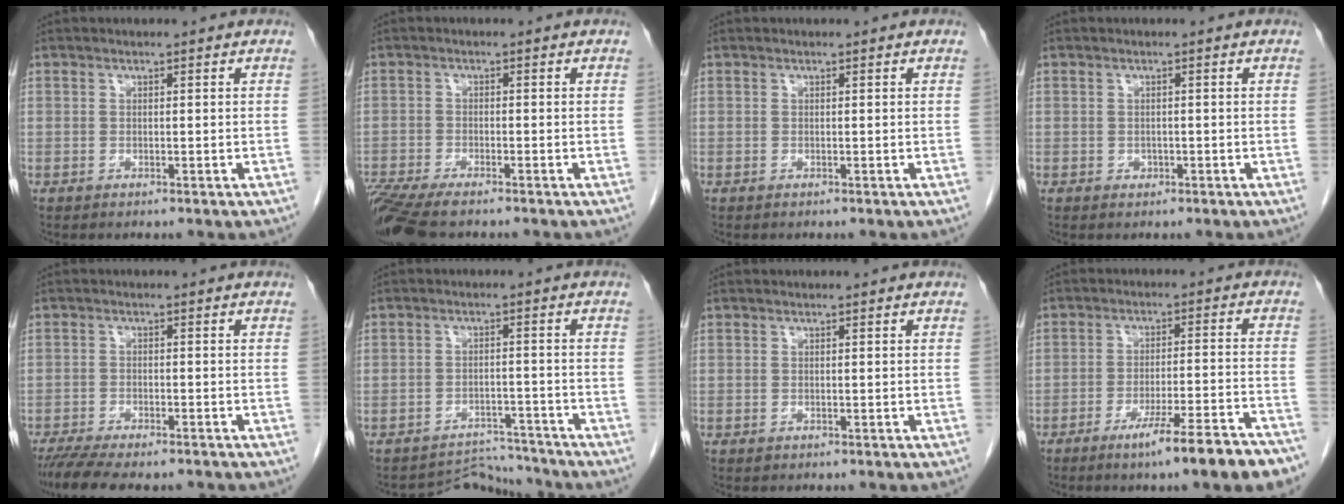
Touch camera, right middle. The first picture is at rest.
{"total": 10.0, "force": [-8.0, 2.1, 5.6], "torque": [-0.111, -0.019, -0.139]}
{"total": 0.0}
{"total": 0.7, "force": [-0.3, 0.6, 0.3], "torque": [-0.007, 0.000, -0.003]}
{"total": 10.0, "force": [-8.4, 2.3, 5.0], "torque": [-0.079, -0.011, -0.128]}
{"total": 5.2, "force": [-4.7, 0.4, -2.1], "torque": [0.038, 0.015, -0.067]}
{"total": 0.0}
{"total": 12.3, "force": [-8.7, 0.1, 8.7], "torque": [-0.112, -0.010, -0.125]}